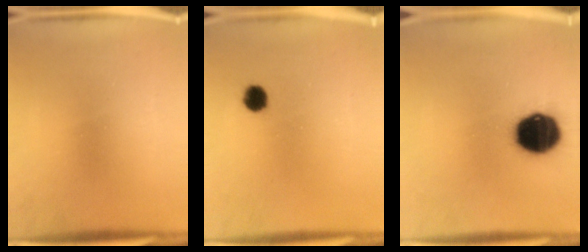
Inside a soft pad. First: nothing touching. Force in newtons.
{"total": 3.2}
{"total": 17.4}